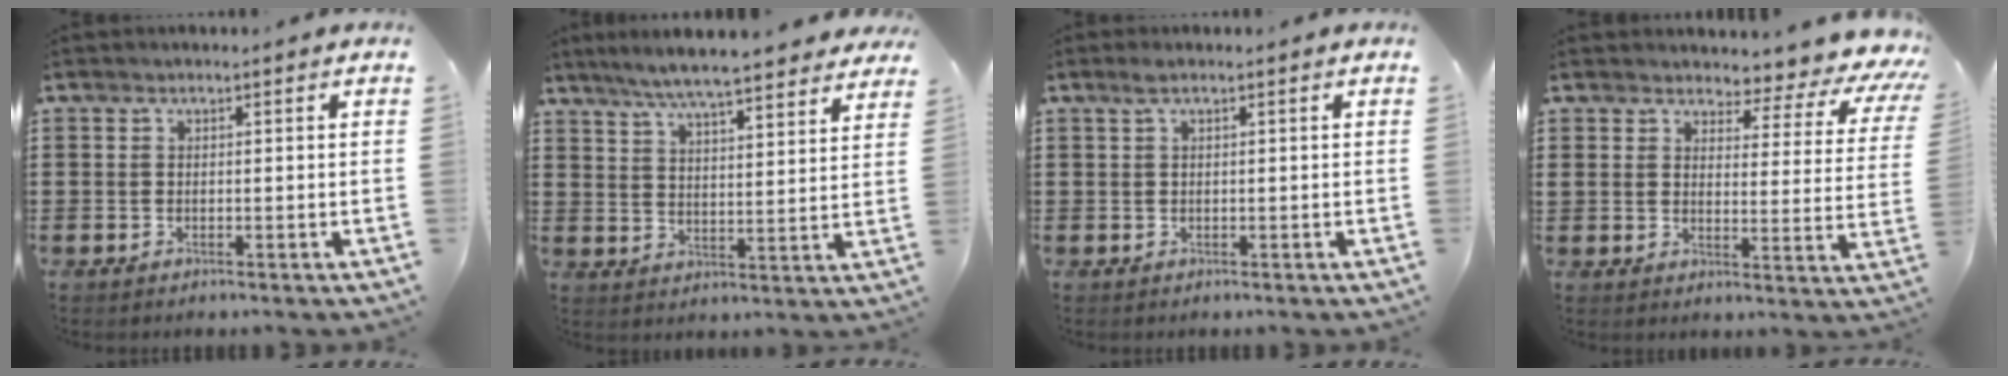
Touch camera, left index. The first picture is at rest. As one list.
[{"total": 6.8, "force": [6.1, 0.0, 2.8], "torque": [-0.077, -0.028, 0.107]}, {"total": 1.0, "force": [0.5, 0.1, 0.9], "torque": [-0.019, 0.001, 0.009]}, {"total": 4.3, "force": [3.6, 1.5, 1.9], "torque": [-0.050, -0.025, 0.056]}]